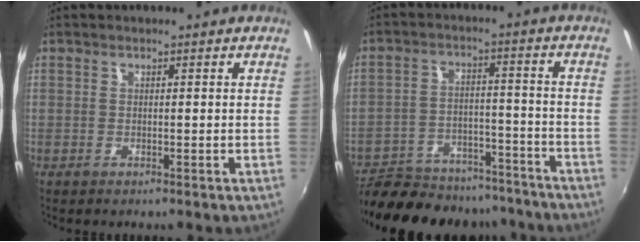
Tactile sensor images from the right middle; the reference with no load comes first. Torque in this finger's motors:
{"motor_torque": [0.90, -1.24, 0.22, 0.14]}